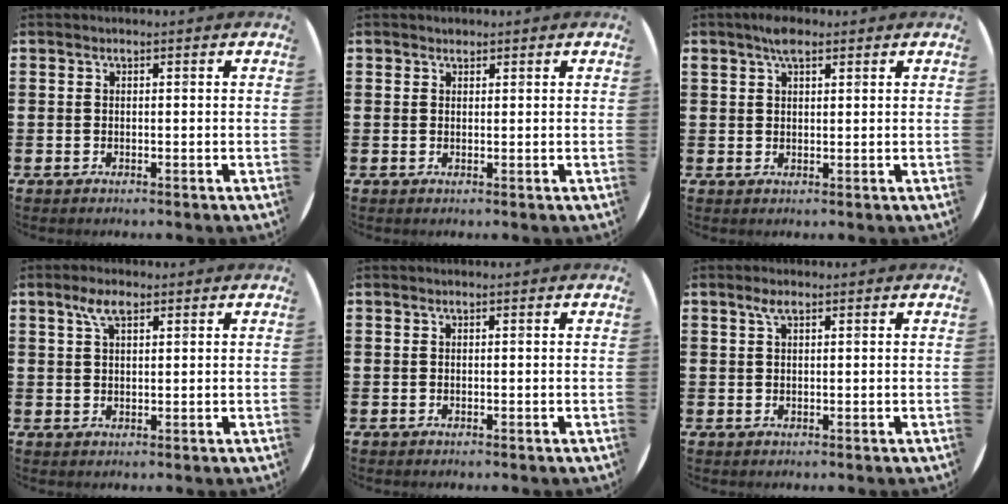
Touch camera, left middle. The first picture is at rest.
{"total": 0.7, "force": [0.7, 0.3, -0.1], "torque": [0.009, 0.000, 0.011]}
{"total": 3.2, "force": [2.2, 1.3, 1.8], "torque": [-0.032, 0.004, 0.038]}
{"total": 3.5, "force": [2.2, 1.3, 2.4], "torque": [-0.045, 0.006, 0.036]}
{"total": 0.0}
{"total": 1.7, "force": [1.0, 0.5, 1.3], "torque": [-0.027, 0.004, 0.015]}